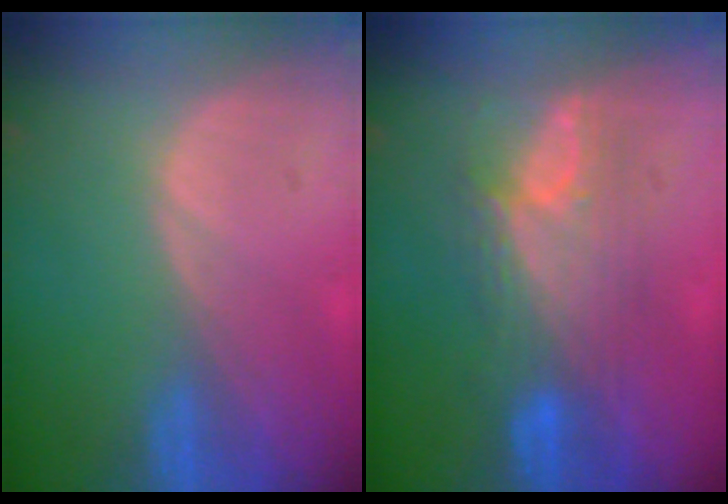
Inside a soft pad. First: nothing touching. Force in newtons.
{"total": 7.3, "press": 7.1, "slide": 1.3}